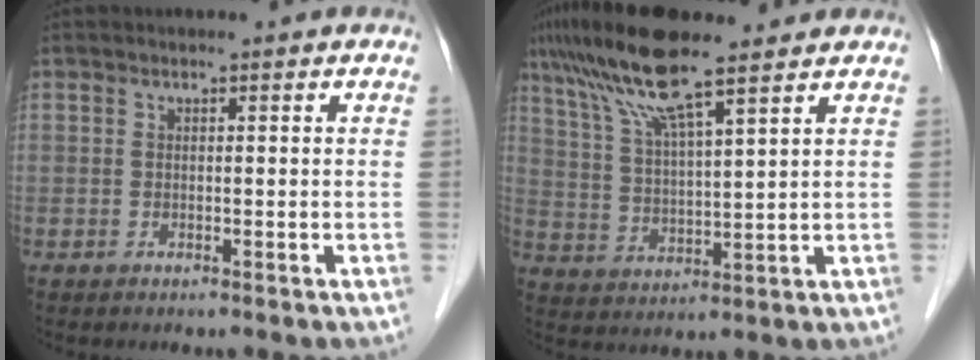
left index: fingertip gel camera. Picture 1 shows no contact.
{"total": 11.6, "force": [8.5, 0.5, 7.8], "torque": [-0.154, 0.020, 0.157]}